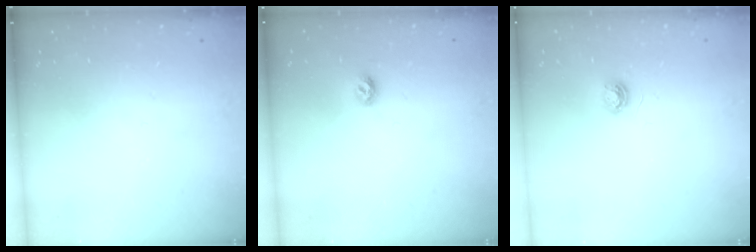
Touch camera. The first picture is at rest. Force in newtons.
{"total": 5.9, "press": 5.9, "slide": 0.8}
{"total": 5.2, "press": 5.1, "slide": 0.6}